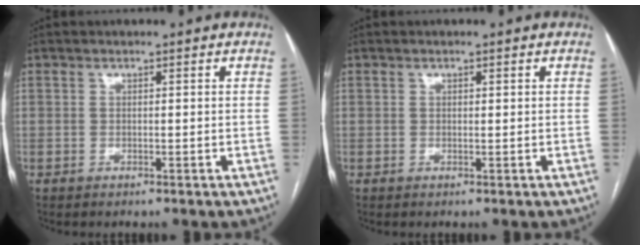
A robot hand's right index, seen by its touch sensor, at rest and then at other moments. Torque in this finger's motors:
{"motor_torque": [0.26, 0.35, 0.00, 0.00]}